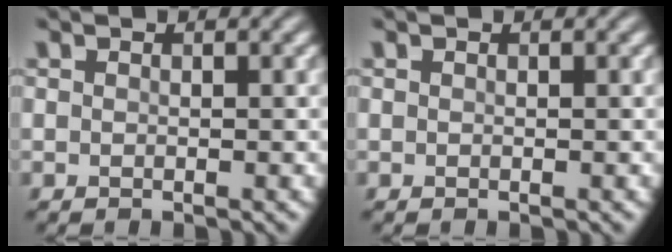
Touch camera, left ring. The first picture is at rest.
{"total": 0.0}